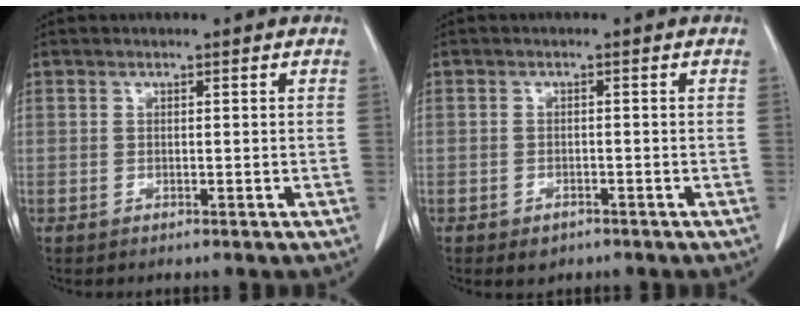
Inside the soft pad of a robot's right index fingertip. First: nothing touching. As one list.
[{"total": 2.1, "force": [-1.3, 1.3, 0.9], "torque": [-0.012, 0.002, -0.009]}]